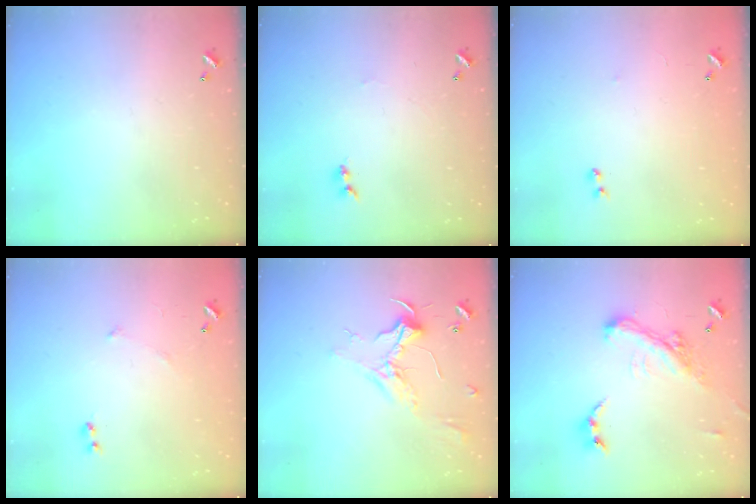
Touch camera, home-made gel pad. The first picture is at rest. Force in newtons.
{"total": 1.1, "press": 0.9, "slide": 0.5}
{"total": 7.2, "press": 7.2, "slide": 0.5}
{"total": 5.7, "press": 5.7, "slide": 0.8}
{"total": 2.4, "press": 2.3, "slide": 0.7}
{"total": 4.8, "press": 4.7, "slide": 1.1}